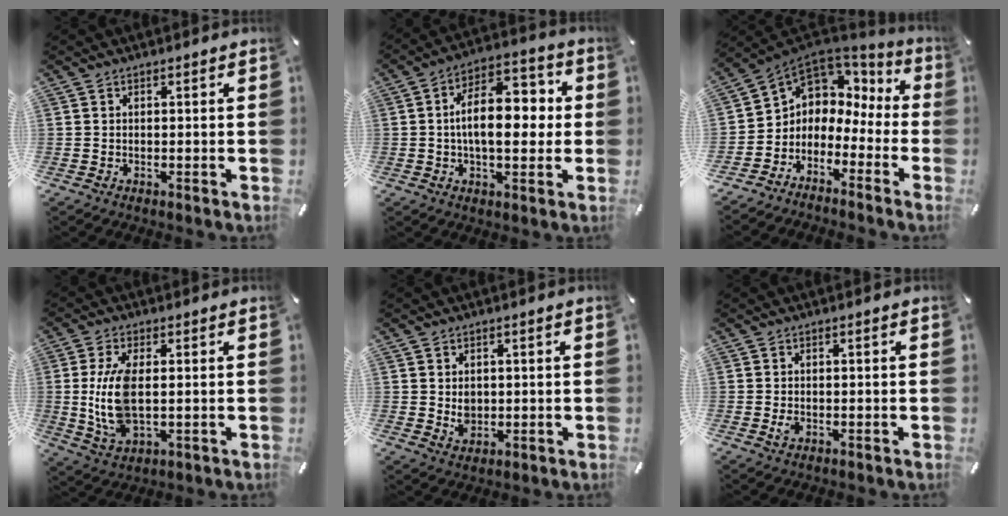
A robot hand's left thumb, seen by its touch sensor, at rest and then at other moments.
{"total": 13.1, "force": [0.2, 7.3, 10.9], "torque": [-0.163, 0.006, 0.000]}
{"total": 4.6, "force": [-0.1, 4.6, -0.4], "torque": [-0.013, -0.024, 0.000]}
{"total": 10.8, "force": [0.7, 5.0, 9.5], "torque": [-0.225, -0.016, 0.008]}
{"total": 3.8, "force": [0.6, 3.2, 1.9], "torque": [-0.015, -0.005, 0.009]}
{"total": 1.6, "force": [-0.4, 0.8, 1.3], "torque": [-0.031, -0.002, -0.009]}